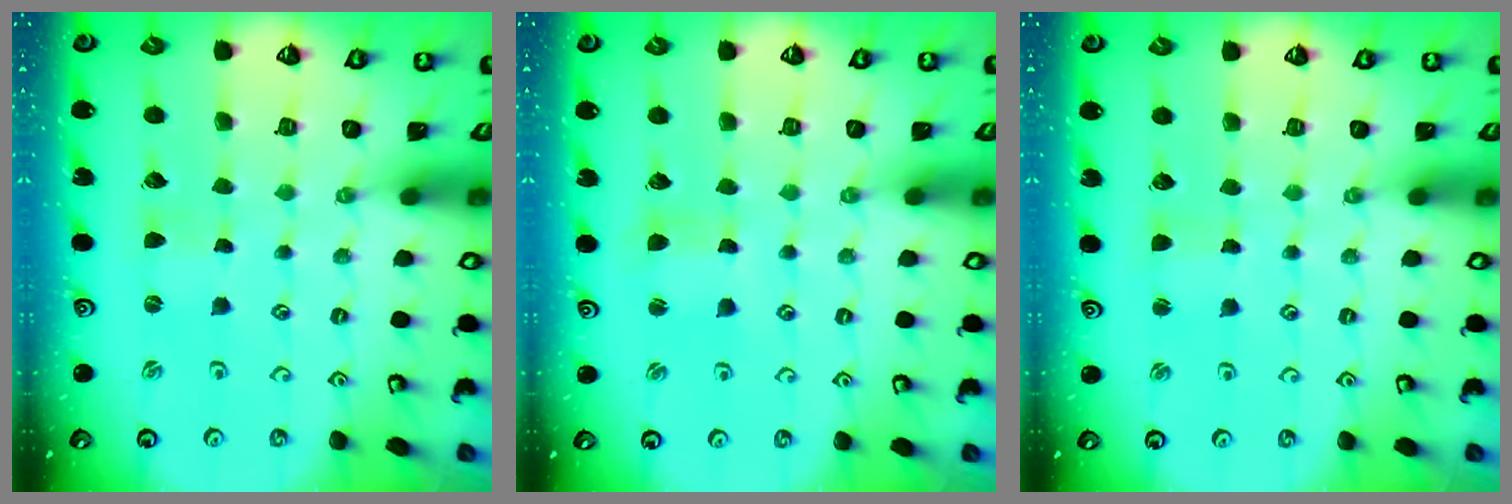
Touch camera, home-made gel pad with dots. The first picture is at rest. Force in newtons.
{"total": 2.6, "press": 2.5, "slide": 0.3}
{"total": 1.7, "press": 1.7, "slide": 0.2}